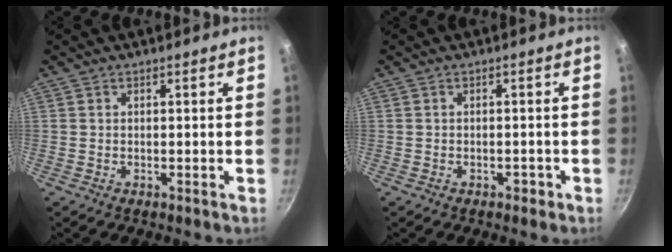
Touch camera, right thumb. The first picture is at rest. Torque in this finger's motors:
{"motor_torque": [-0.34, 0.08, -0.27, -0.16, 0.03]}